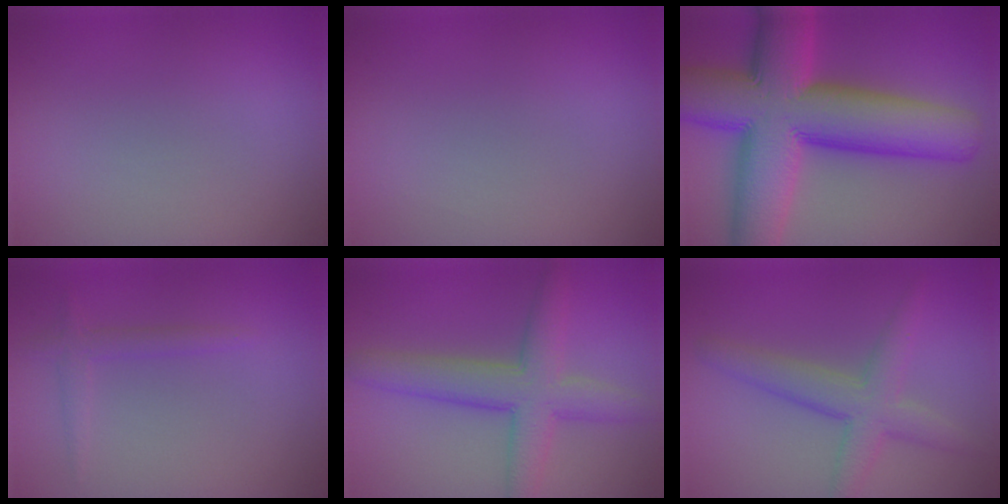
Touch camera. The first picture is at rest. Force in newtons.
{"total": 0.0}
{"total": 15.6, "press": 15.6, "slide": 0.5}
{"total": 1.4, "press": 1.4, "slide": 0.1}
{"total": 5.8, "press": 5.8, "slide": 0.4}
{"total": 4.3, "press": 4.3, "slide": 0.2}